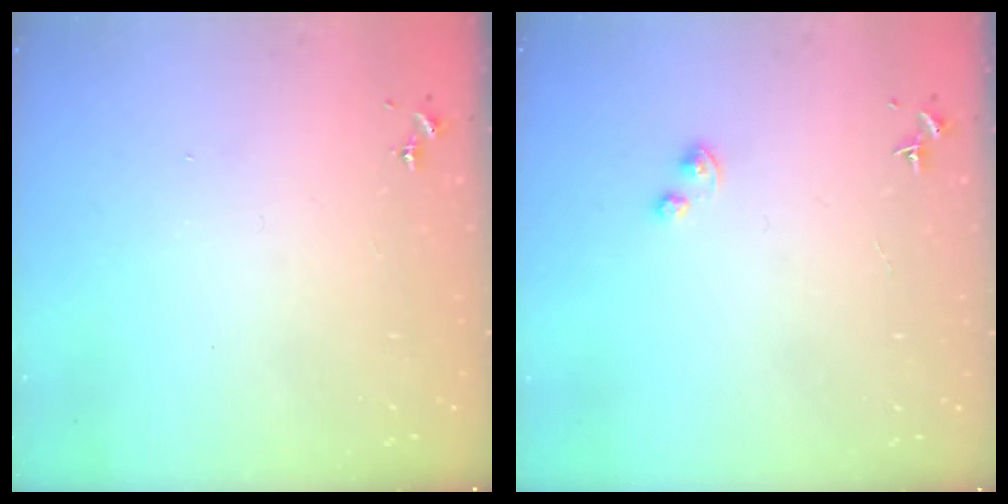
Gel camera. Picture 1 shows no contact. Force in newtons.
{"total": 1.6, "press": 1.5, "slide": 0.3}